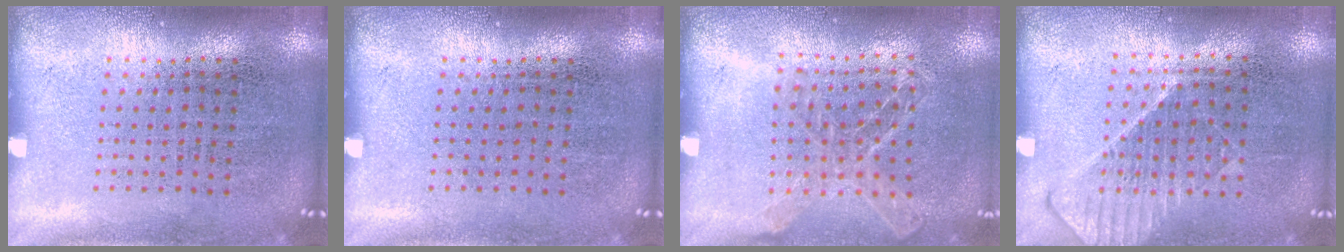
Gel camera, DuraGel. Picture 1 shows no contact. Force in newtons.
{"total": 0.0}
{"total": 1.1, "press": 1.1, "slide": 0.1}
{"total": 1.1, "press": 1.0, "slide": 0.5}